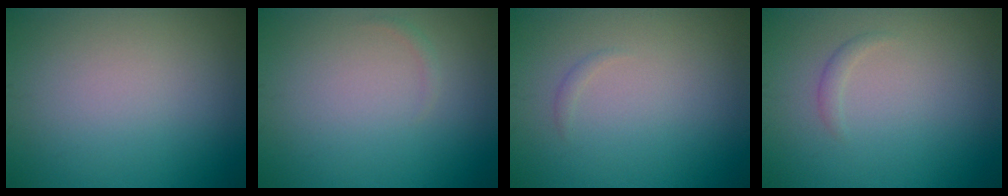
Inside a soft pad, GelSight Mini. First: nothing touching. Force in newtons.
{"total": 0.5, "press": 0.5, "slide": 0.0}
{"total": 0.5, "press": 0.5, "slide": 0.0}
{"total": 0.8, "press": 0.8, "slide": 0.0}